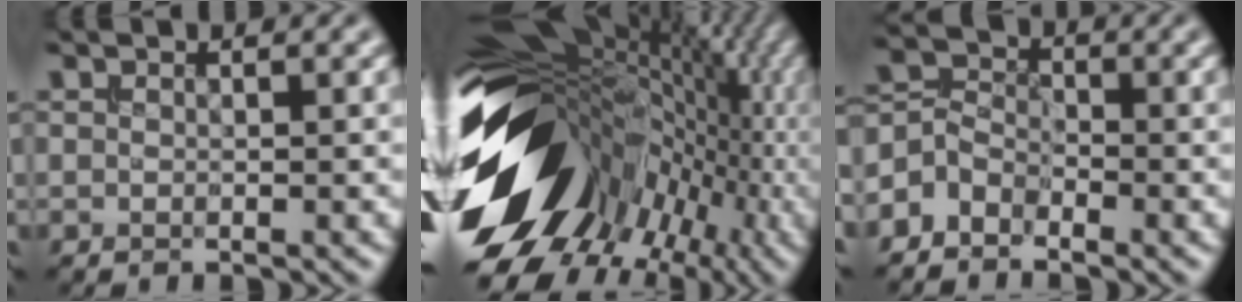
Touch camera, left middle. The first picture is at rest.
{"total": 15.9, "force": [0.1, 11.3, 11.2], "torque": [-0.186, 0.013, 0.020]}
{"total": 2.9, "force": [-2.3, 1.7, 0.5], "torque": [-0.018, 0.008, -0.055]}